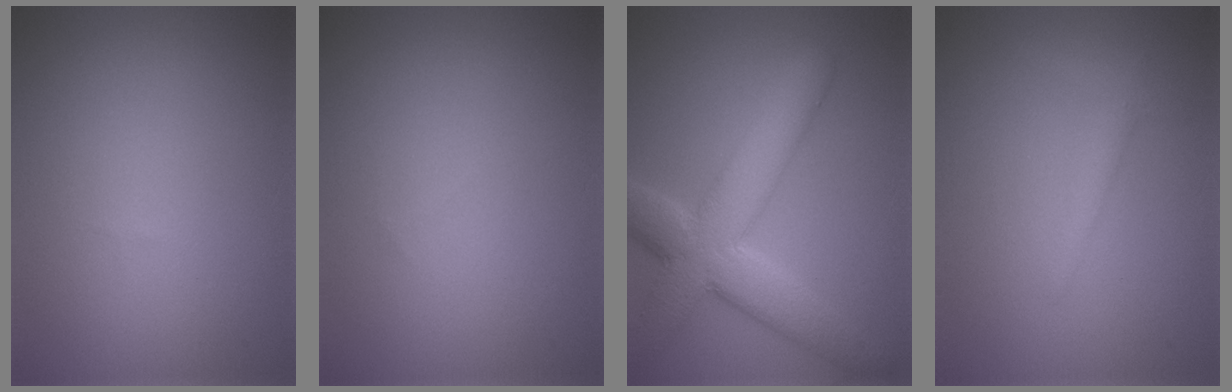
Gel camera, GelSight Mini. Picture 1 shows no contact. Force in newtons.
{"total": 0.0}
{"total": 8.0, "press": 8.0, "slide": 0.5}
{"total": 1.4, "press": 1.4, "slide": 0.1}